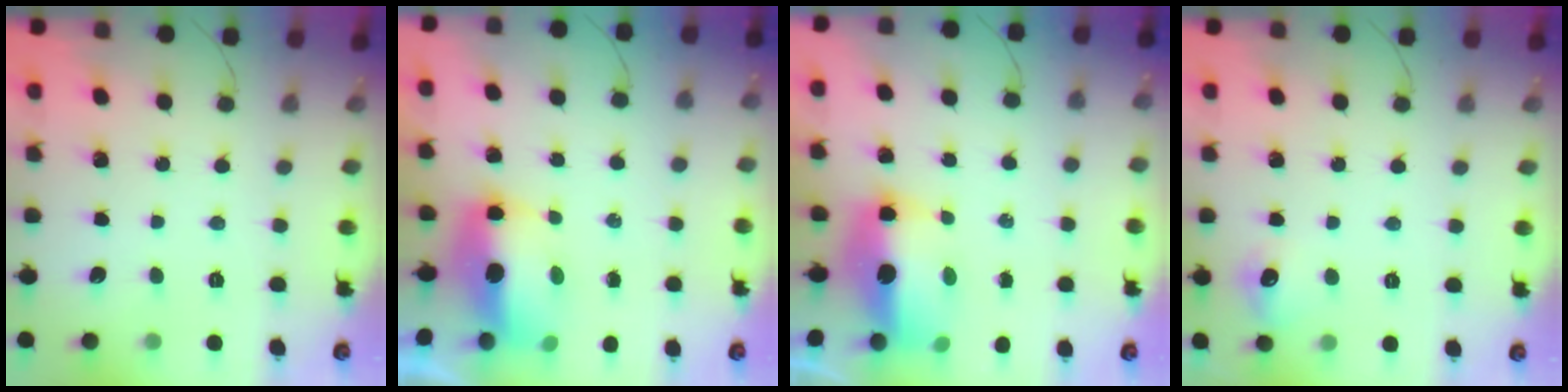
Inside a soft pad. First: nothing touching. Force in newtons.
{"total": 7.2, "press": 7.0, "slide": 1.4}
{"total": 9.8, "press": 9.6, "slide": 2.0}
{"total": 6.9, "press": 6.7, "slide": 1.4}